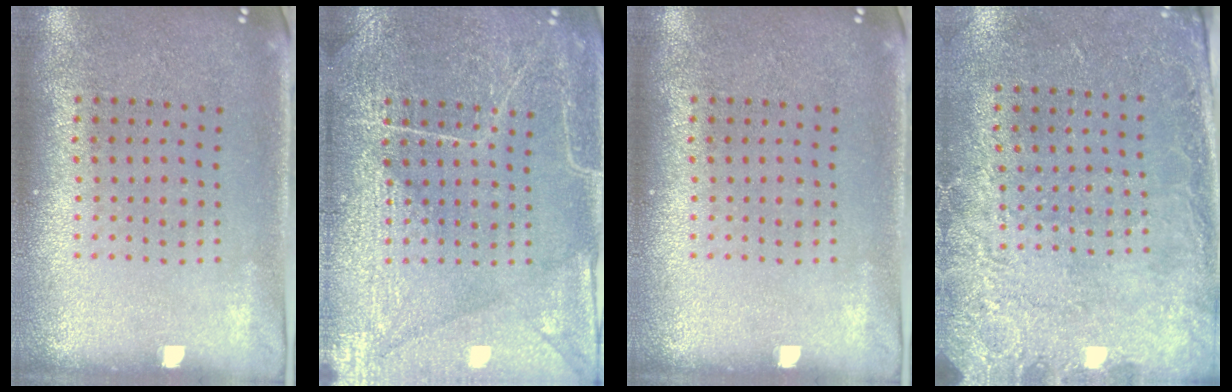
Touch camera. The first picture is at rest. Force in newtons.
{"total": 5.7, "press": 5.6, "slide": 0.7}
{"total": 0.0}
{"total": 2.6, "press": 2.0, "slide": 1.7}